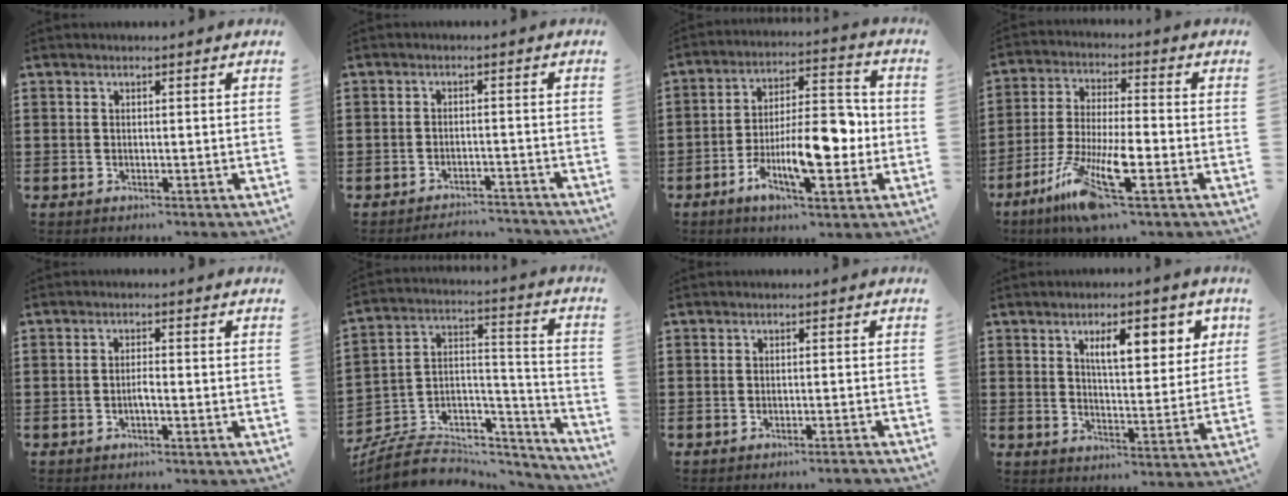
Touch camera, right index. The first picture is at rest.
{"total": 3.0, "force": [-3.0, 0.3, -0.2], "torque": [-0.003, 0.002, -0.065]}
{"total": 12.5, "force": [-3.7, 5.1, 10.8], "torque": [-0.177, 0.005, -0.065]}
{"total": 12.0, "force": [-6.1, 2.5, 10.0], "torque": [-0.228, -0.013, -0.119]}
{"total": 1.5, "force": [-0.6, 0.1, 1.3], "torque": [-0.027, -0.003, -0.011]}
{"total": 6.4, "force": [-5.0, 3.4, 2.0], "torque": [-0.050, -0.004, -0.096]}
{"total": 1.1, "force": [-1.0, -0.2, 0.4], "torque": [-0.007, 0.000, -0.020]}
{"total": 7.5, "force": [3.3, 2.7, 6.2], "torque": [-0.097, -0.002, 0.048]}